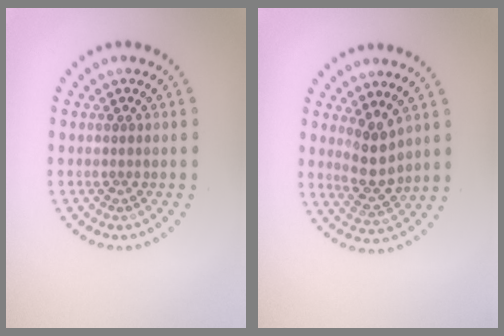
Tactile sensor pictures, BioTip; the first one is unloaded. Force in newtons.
{"total": 3.0, "press": 2.6, "slide": 1.4}